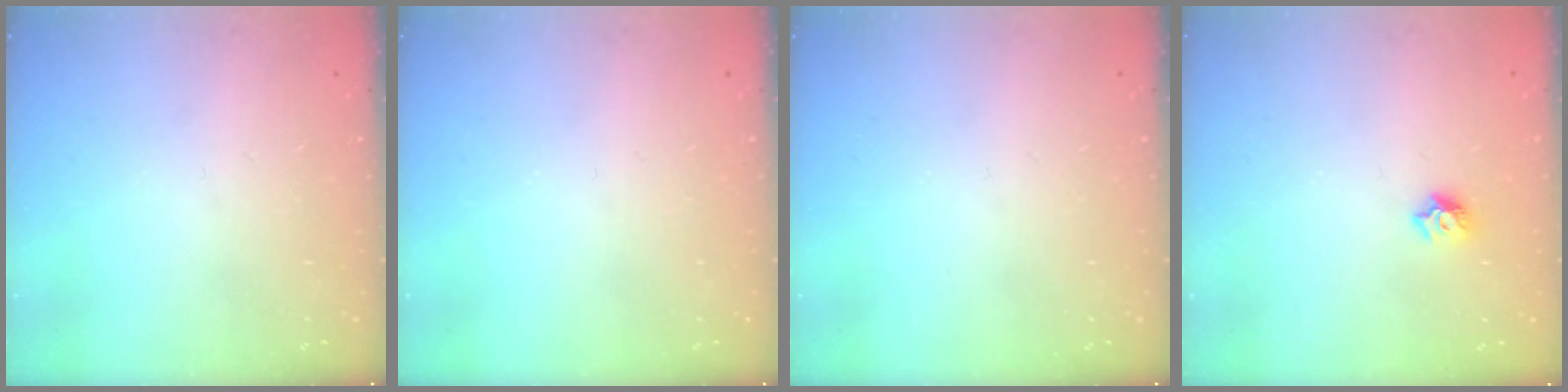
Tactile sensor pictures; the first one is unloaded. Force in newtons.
{"total": 0.0}
{"total": 0.0}
{"total": 6.9, "press": 6.8, "slide": 0.9}